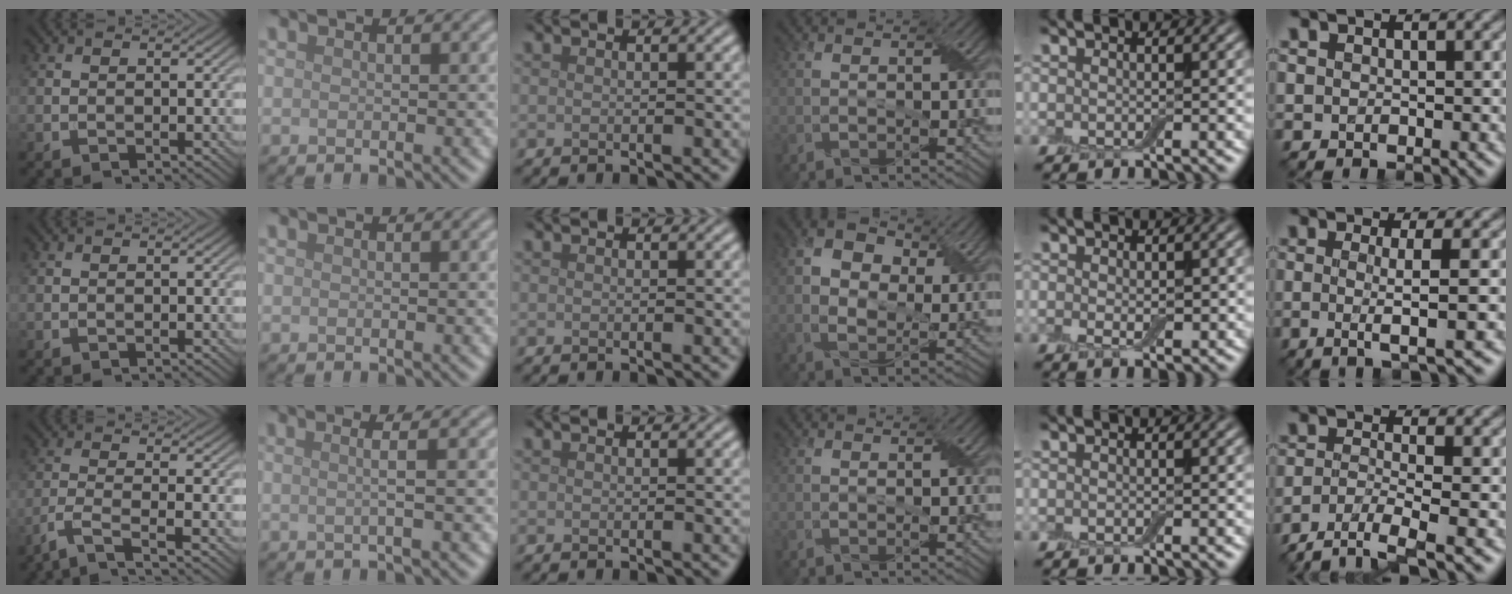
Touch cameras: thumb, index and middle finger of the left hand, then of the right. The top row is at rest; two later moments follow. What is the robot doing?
{"motion": "peel", "object": "bubble wrap"}